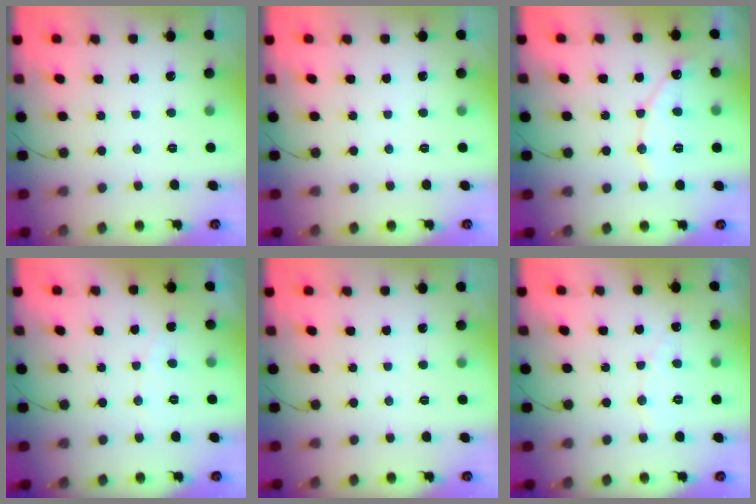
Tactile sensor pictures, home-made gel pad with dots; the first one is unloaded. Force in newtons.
{"total": 0.0}
{"total": 8.5, "press": 8.5, "slide": 0.7}
{"total": 3.3, "press": 3.3, "slide": 0.2}
{"total": 0.0}
{"total": 3.7, "press": 3.7, "slide": 0.3}